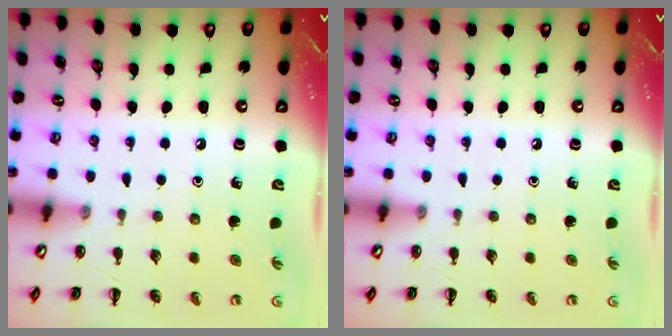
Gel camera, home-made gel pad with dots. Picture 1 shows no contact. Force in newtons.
{"total": 0.0}